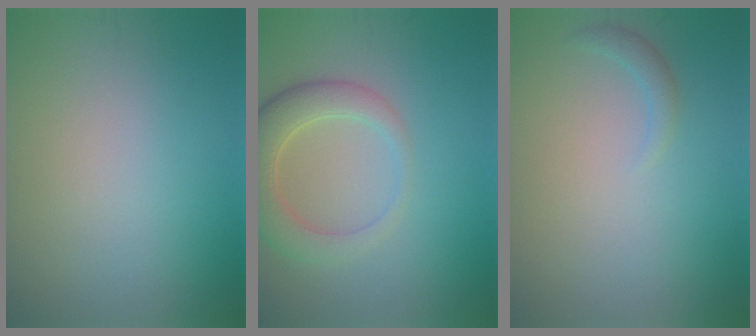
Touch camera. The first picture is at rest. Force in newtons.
{"total": 4.9, "press": 4.9, "slide": 0.6}
{"total": 1.2, "press": 1.2, "slide": 0.2}